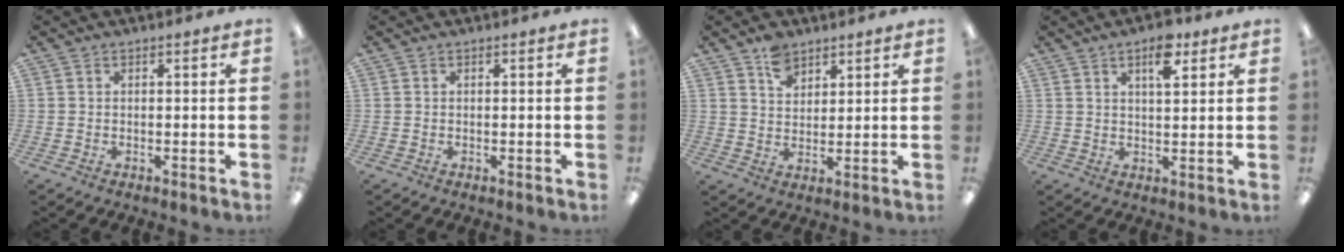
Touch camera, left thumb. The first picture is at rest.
{"total": 0.0}
{"total": 6.0, "force": [4.3, 3.6, 2.1], "torque": [-0.030, -0.016, 0.078]}
{"total": 6.6, "force": [4.1, 2.6, 4.6], "torque": [-0.060, -0.015, 0.064]}